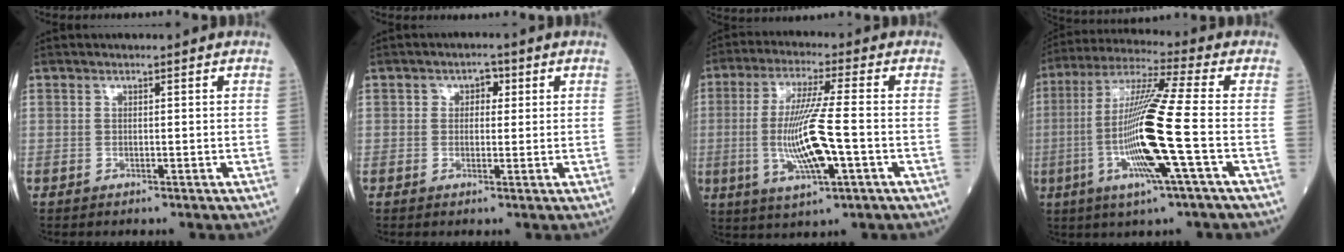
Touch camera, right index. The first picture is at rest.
{"total": 2.5, "force": [0.7, 1.7, 1.6], "torque": [-0.019, 0.012, 0.008]}
{"total": 11.8, "force": [-2.1, 0.8, 11.6], "torque": [-0.235, -0.009, -0.040]}
{"total": 15.9, "force": [-3.2, -1.0, 15.5], "torque": [-0.312, -0.008, -0.074]}